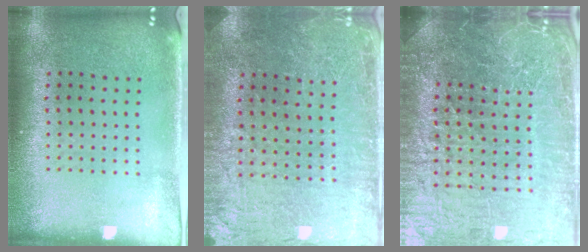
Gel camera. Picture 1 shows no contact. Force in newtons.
{"total": 1.6, "press": 1.6, "slide": 0.1}
{"total": 6.3, "press": 5.7, "slide": 2.7}